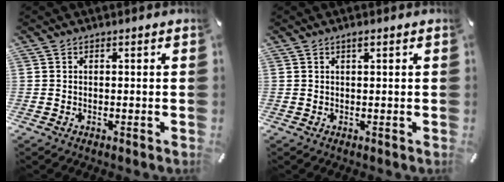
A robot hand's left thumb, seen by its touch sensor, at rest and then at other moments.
{"total": 1.0, "force": [0.5, 0.1, 0.9], "torque": [-0.017, 0.001, 0.008]}